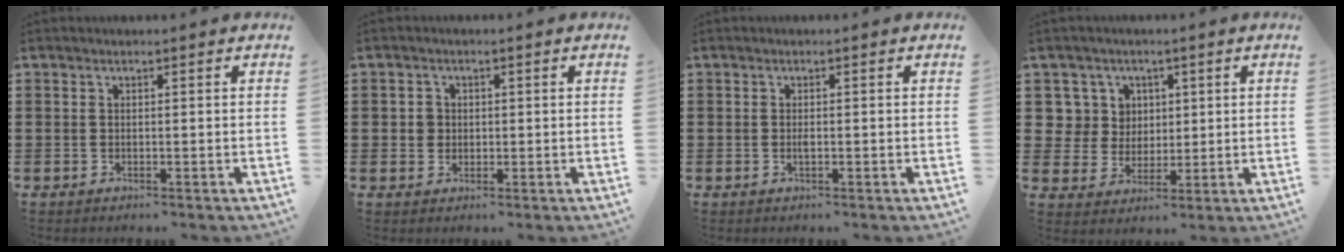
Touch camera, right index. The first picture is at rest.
{"total": 1.9, "force": [0.1, 1.8, 0.6], "torque": [-0.017, 0.010, 0.001]}
{"total": 0.9, "force": [-0.2, 0.2, 0.9], "torque": [-0.019, -0.004, -0.003]}
{"total": 6.3, "force": [2.1, 5.8, 1.3], "torque": [-0.049, 0.013, 0.038]}